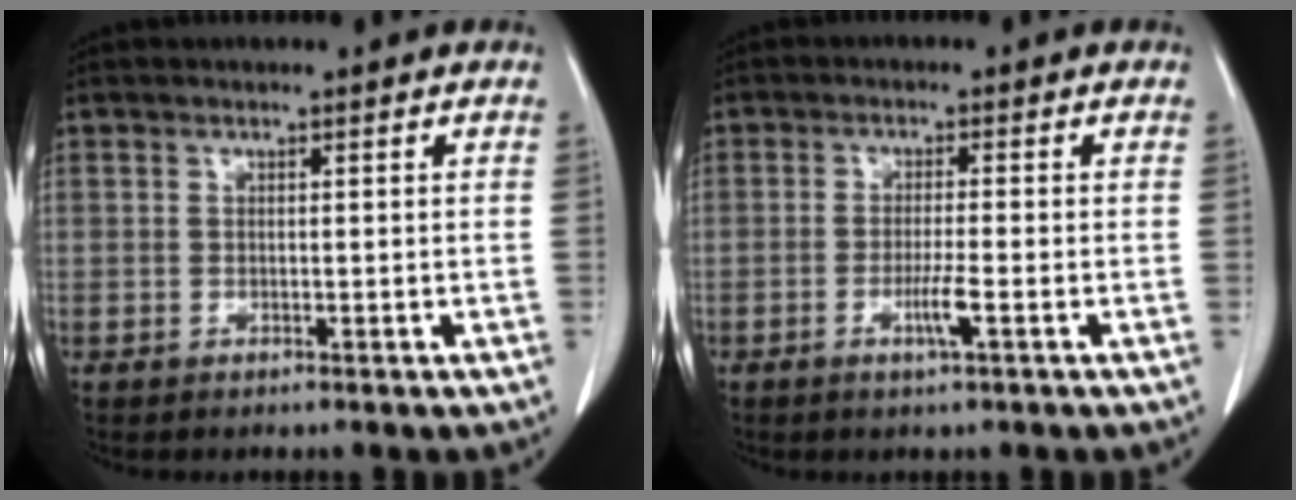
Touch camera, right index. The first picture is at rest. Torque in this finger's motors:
{"motor_torque": [0.61, -0.02, 0.31, 0.04]}